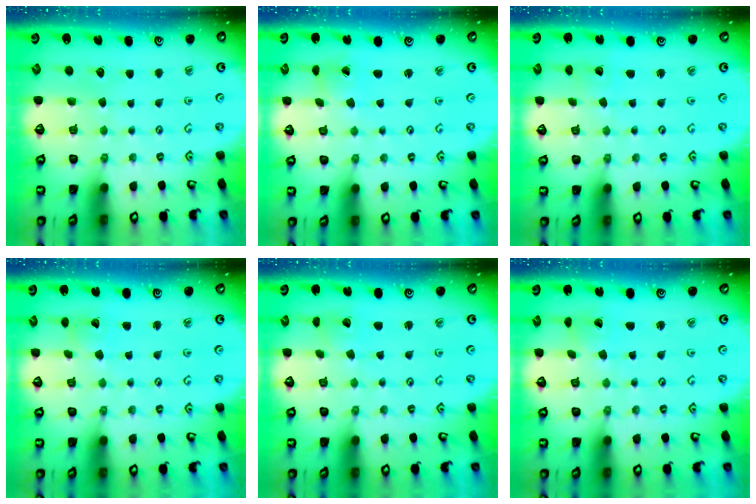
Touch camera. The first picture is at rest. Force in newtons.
{"total": 1.4, "press": 1.4, "slide": 0.1}
{"total": 1.2, "press": 1.2, "slide": 0.1}
{"total": 2.8, "press": 2.8, "slide": 0.0}
{"total": 1.3, "press": 1.3, "slide": 0.0}
{"total": 0.7, "press": 0.7, "slide": 0.0}